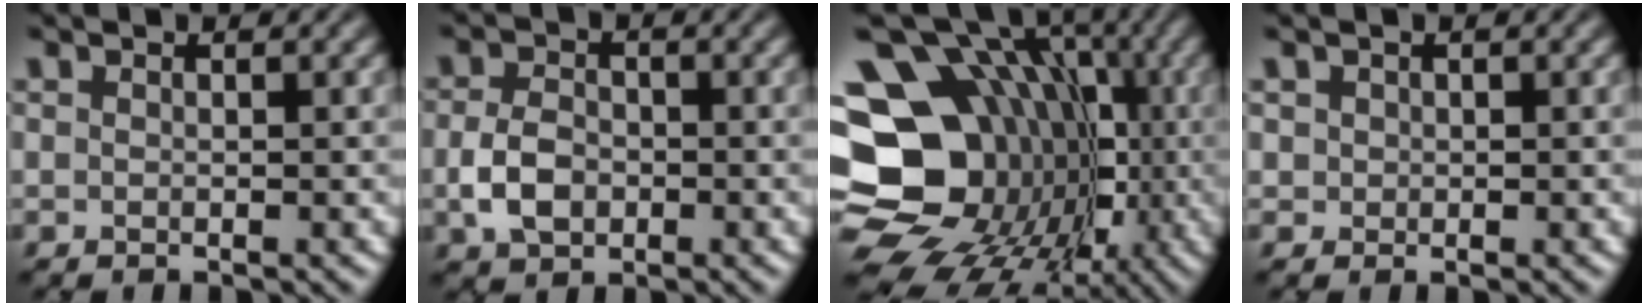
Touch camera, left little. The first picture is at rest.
{"total": 3.6, "force": [-0.8, 2.6, 2.4], "torque": [-0.052, -0.002, -0.020]}
{"total": 19.9, "force": [-3.1, 17.0, 10.0], "torque": [-0.138, 0.021, -0.079]}
{"total": 0.9, "force": [0.3, 0.8, 0.2], "torque": [0.002, -0.003, 0.005]}